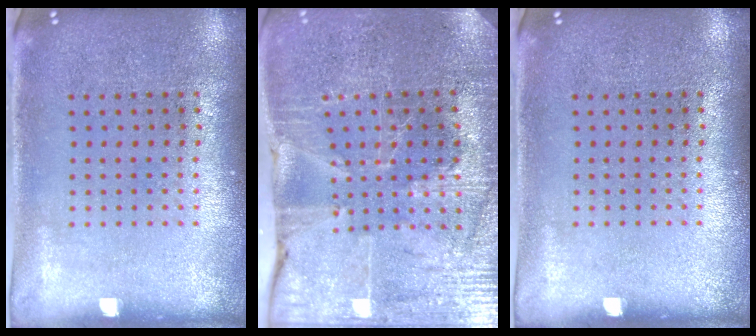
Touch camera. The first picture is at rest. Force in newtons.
{"total": 3.4, "press": 3.4, "slide": 0.3}
{"total": 0.0}